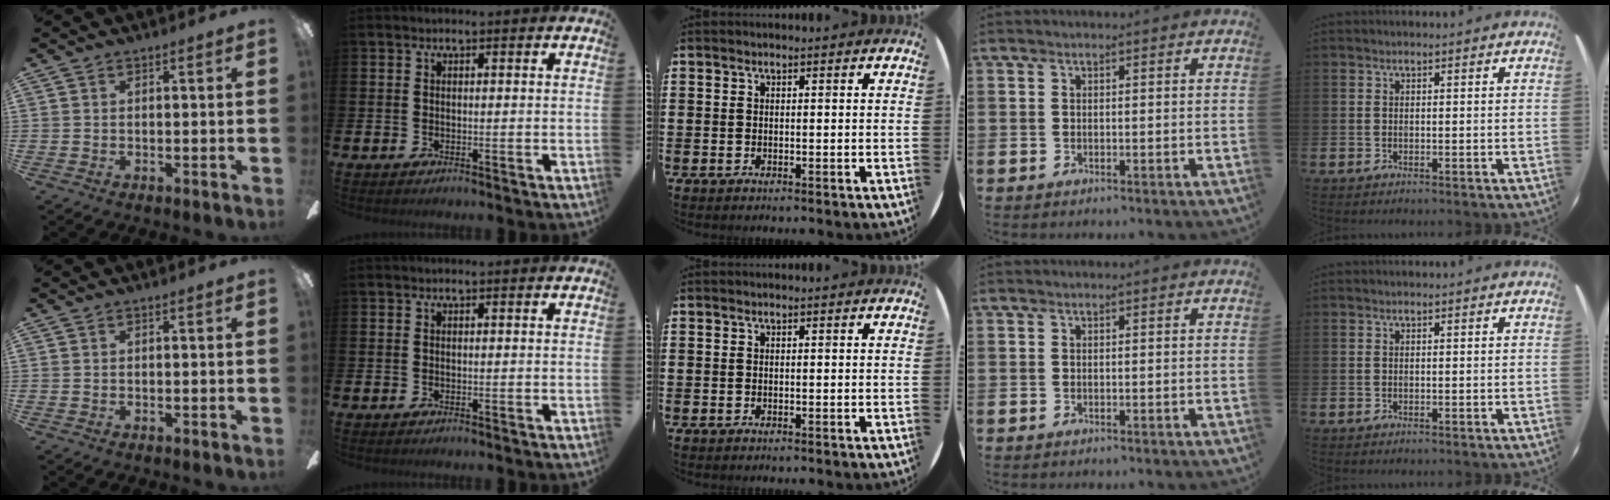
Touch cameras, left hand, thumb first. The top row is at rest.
{}